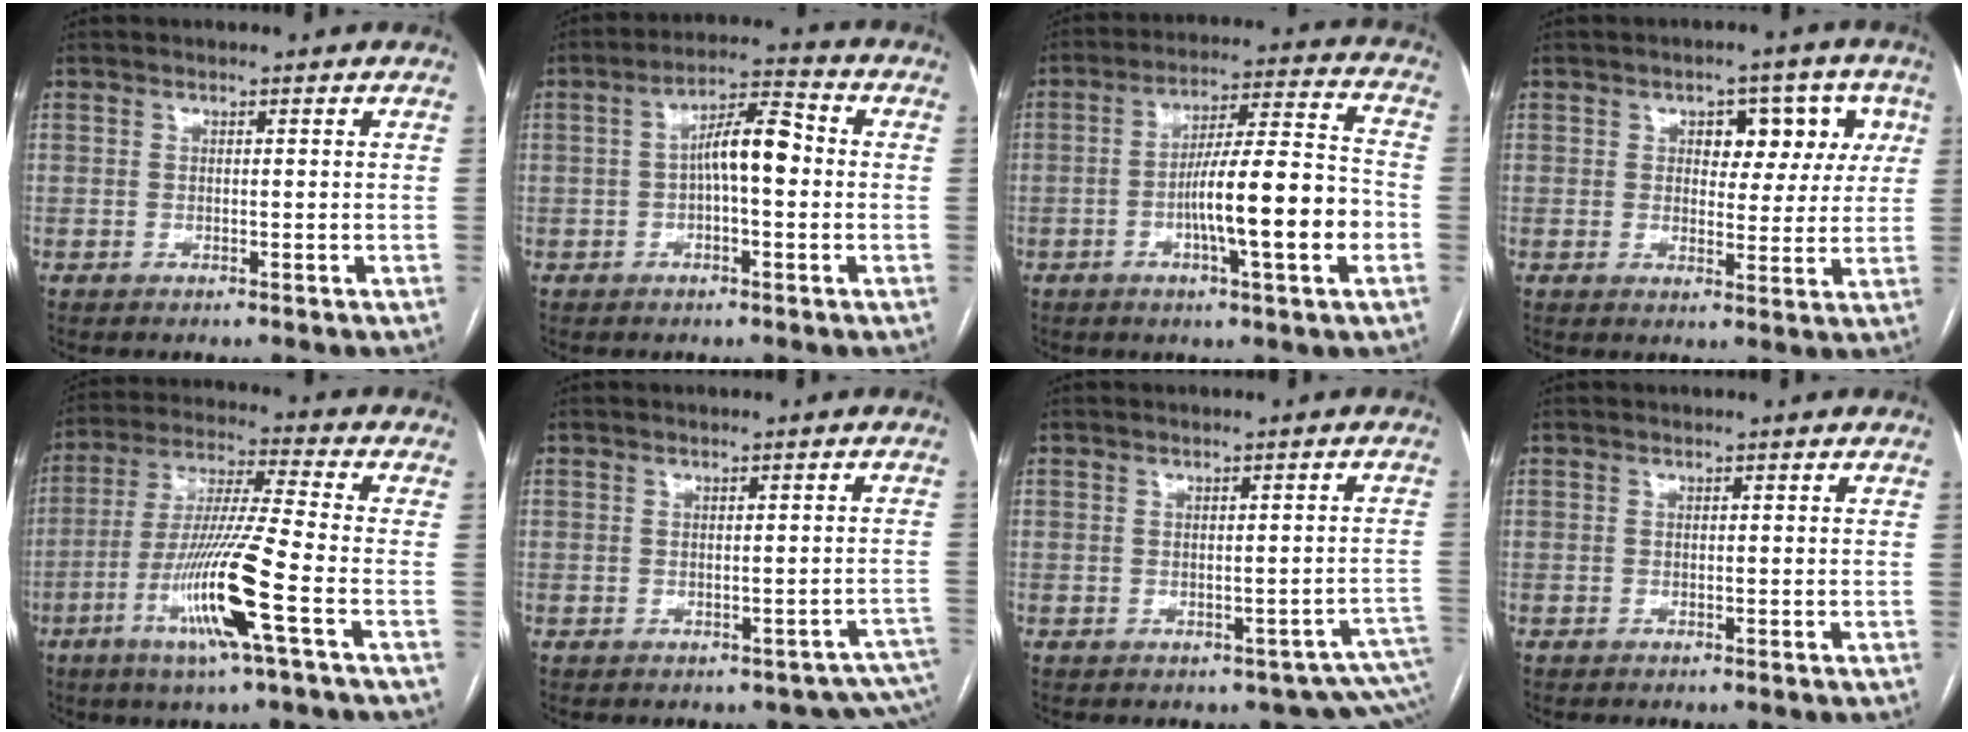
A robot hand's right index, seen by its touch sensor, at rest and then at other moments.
{"total": 7.5, "force": [-0.2, 2.0, 7.2], "torque": [-0.127, 0.028, -0.004]}
{"total": 14.0, "force": [-3.8, 0.9, 13.4], "torque": [-0.218, 0.010, -0.062]}
{"total": 7.7, "force": [2.7, 4.6, 5.6], "torque": [-0.051, 0.025, 0.035]}
{"total": 14.1, "force": [-5.5, -0.9, 13.0], "torque": [-0.261, -0.017, -0.108]}
{"total": 6.0, "force": [-3.4, 4.2, 2.6], "torque": [-0.005, 0.028, -0.028]}
{"total": 7.2, "force": [-2.9, 4.9, 4.5], "torque": [-0.028, 0.020, -0.023]}
{"total": 0.0}